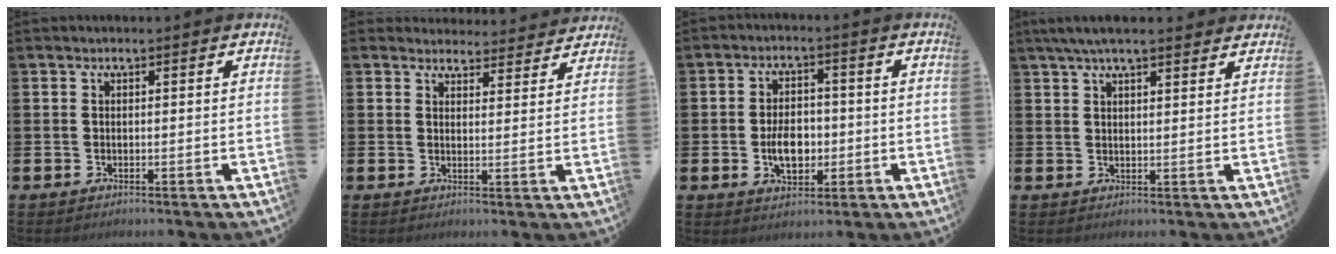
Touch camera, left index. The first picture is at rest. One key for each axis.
{"total": 3.7, "fx": 3.6, "fy": 0.9, "fz": -0.2, "tx": 0.015, "ty": -0.030, "tz": 0.060}
{"total": 5.3, "fx": -0.9, "fy": 3.4, "fz": 3.9, "tx": -0.054, "ty": 0.002, "tz": -0.021}
{"total": 4.6, "fx": 3.9, "fy": 0.9, "fz": 2.2, "tx": -0.048, "ty": -0.004, "tz": 0.071}